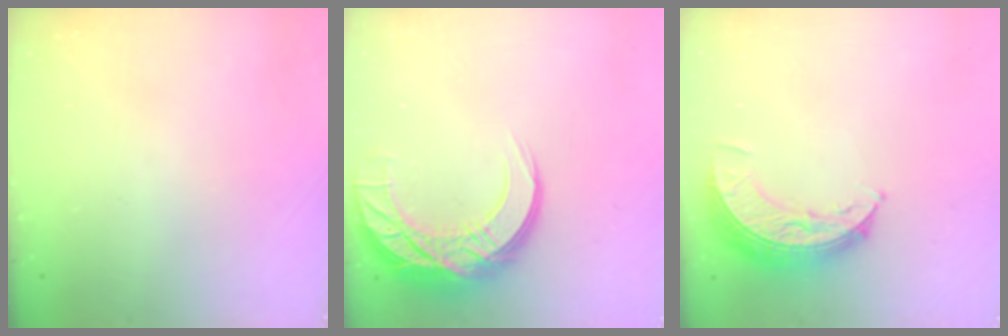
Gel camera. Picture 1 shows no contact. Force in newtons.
{"total": 15.9, "press": 15.9, "slide": 1.2}
{"total": 8.7, "press": 8.7, "slide": 0.6}